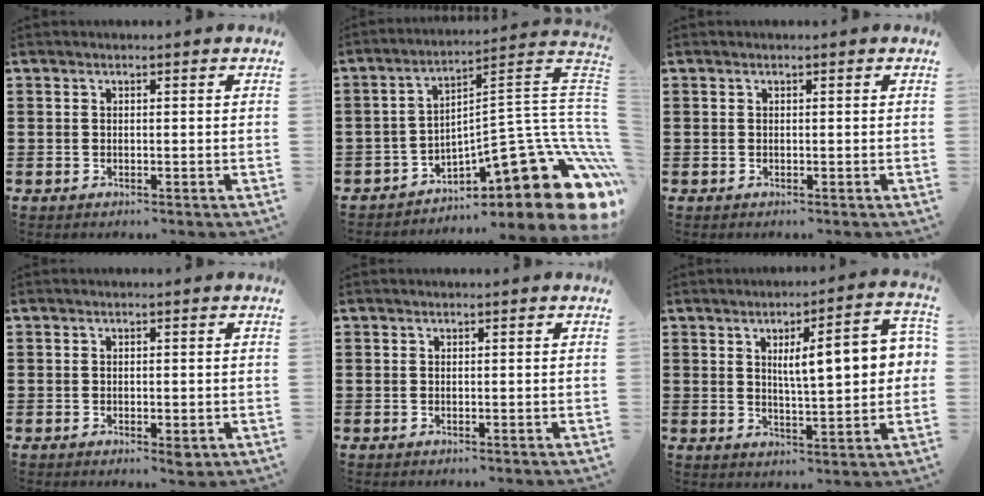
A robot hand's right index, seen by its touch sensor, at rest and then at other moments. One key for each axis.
{"total": 13.9, "fx": -5.5, "fy": 3.7, "fz": 12.2, "tx": -0.153, "ty": -0.019, "tz": -0.094}
{"total": 0.0}
{"total": 0.9, "fx": -0.2, "fy": 0.5, "fz": 0.8, "tx": -0.016, "ty": -0.001, "tz": -0.004}
{"total": 0.0}
{"total": 9.4, "fx": 2.3, "fy": 2.3, "fz": 8.8, "tx": -0.142, "ty": 0.000, "tz": 0.030}